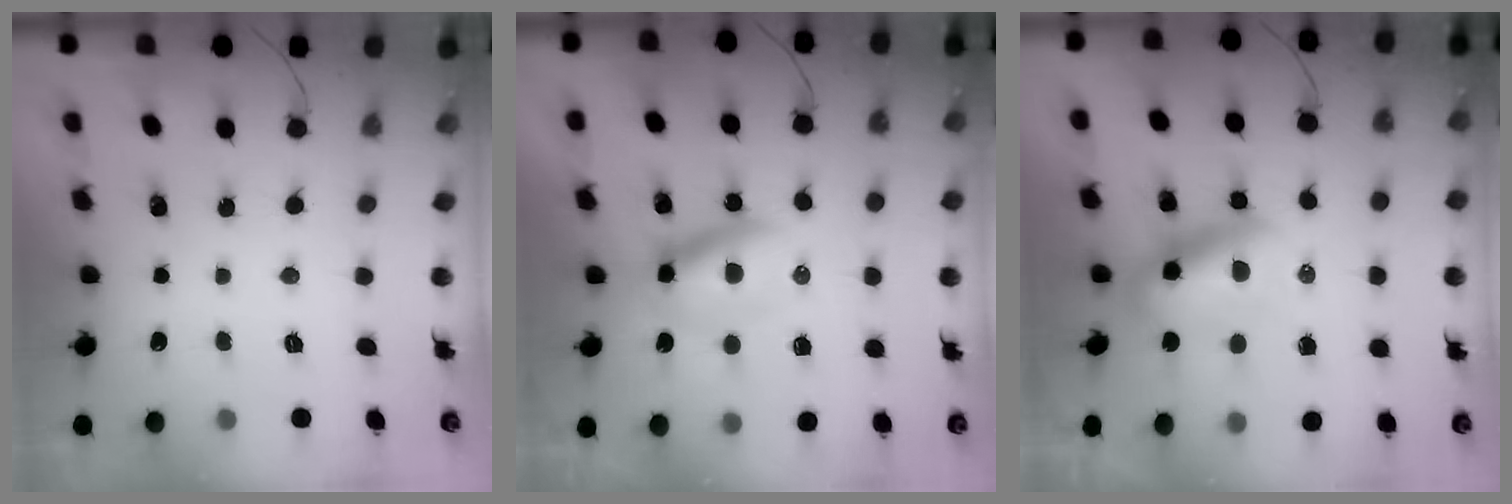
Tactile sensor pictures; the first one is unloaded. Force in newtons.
{"total": 7.5, "press": 7.3, "slide": 1.6}
{"total": 7.3, "press": 7.1, "slide": 1.9}